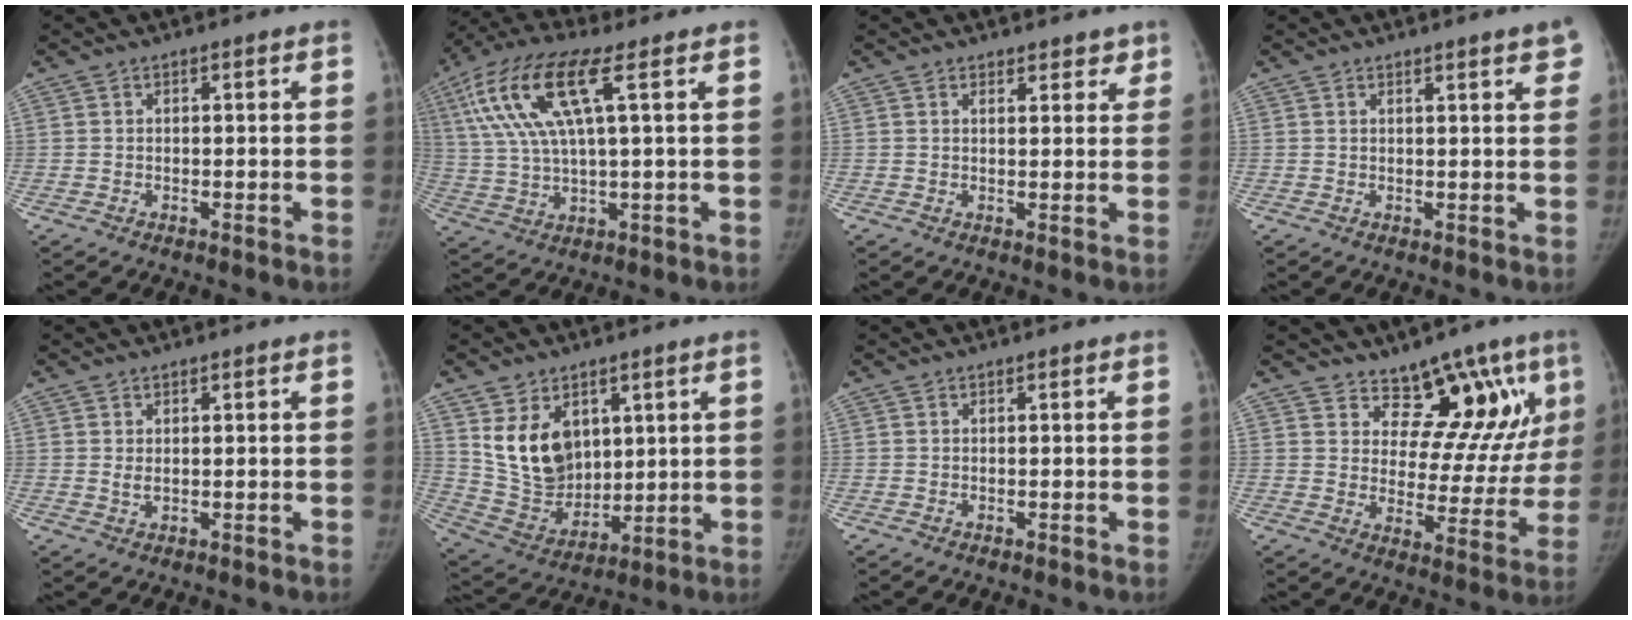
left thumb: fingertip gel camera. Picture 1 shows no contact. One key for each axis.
{"total": 15.3, "fx": 5.3, "fy": 4.1, "fz": 13.8, "tx": -0.313, "ty": 0.013, "tz": 0.101}
{"total": 3.2, "fx": 2.5, "fy": 1.6, "fz": 1.0, "tx": 0.017, "ty": -0.011, "tz": 0.031}
{"total": 4.4, "fx": 2.6, "fy": 0.8, "fz": 3.4, "tx": -0.027, "ty": -0.002, "tz": 0.027}
{"total": 1.4, "fx": 0.4, "fy": 0.7, "fz": 1.1, "tx": -0.018, "ty": -0.003, "tz": 0.012}
{"total": 13.6, "fx": 5.0, "fy": 9.7, "fz": 8.1, "tx": -0.104, "ty": -0.033, "tz": 0.118}
{"total": 0.0}
{"total": 14.3, "fx": 9.4, "fy": 7.4, "fz": 7.8, "tx": -0.036, "ty": -0.059, "tz": 0.136}